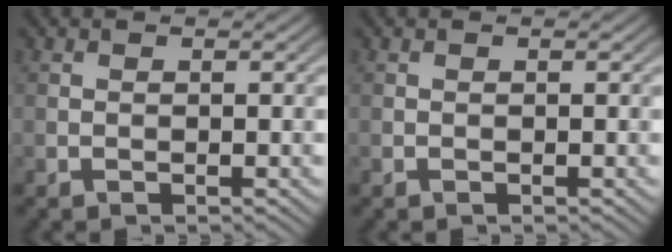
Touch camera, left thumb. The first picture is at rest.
{"total": 0.0}